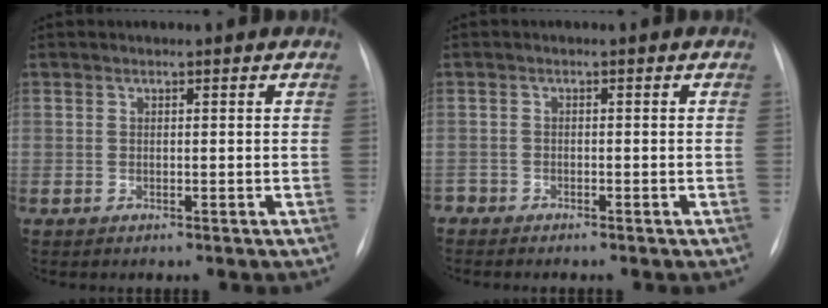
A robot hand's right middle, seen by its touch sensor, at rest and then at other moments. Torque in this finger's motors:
{"motor_torque": [-0.01, 0.01, 0.03, -0.04]}